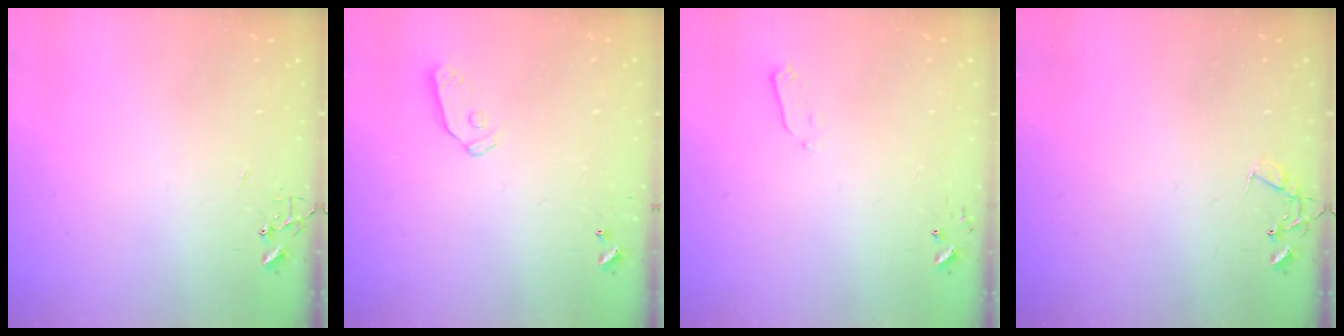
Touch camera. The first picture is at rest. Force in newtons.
{"total": 5.5, "press": 5.5, "slide": 0.2}
{"total": 4.0, "press": 3.9, "slide": 1.0}
{"total": 7.1, "press": 7.1, "slide": 0.5}